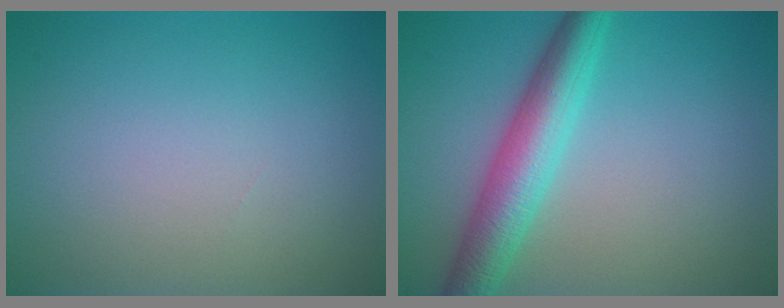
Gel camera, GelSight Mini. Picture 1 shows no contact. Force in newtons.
{"total": 5.5, "press": 5.5, "slide": 0.1}